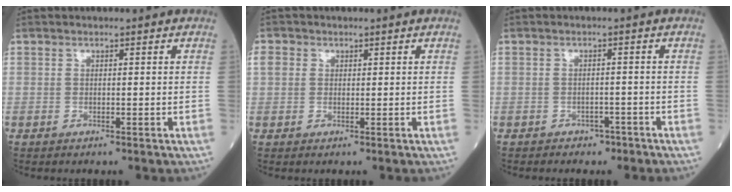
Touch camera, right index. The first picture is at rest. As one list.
[{"total": 2.0, "force": [0.6, 1.8, 0.7], "torque": [-0.016, 0.016, 0.011]}, {"total": 2.3, "force": [-1.7, 1.5, 0.1], "torque": [-0.009, 0.008, -0.023]}]